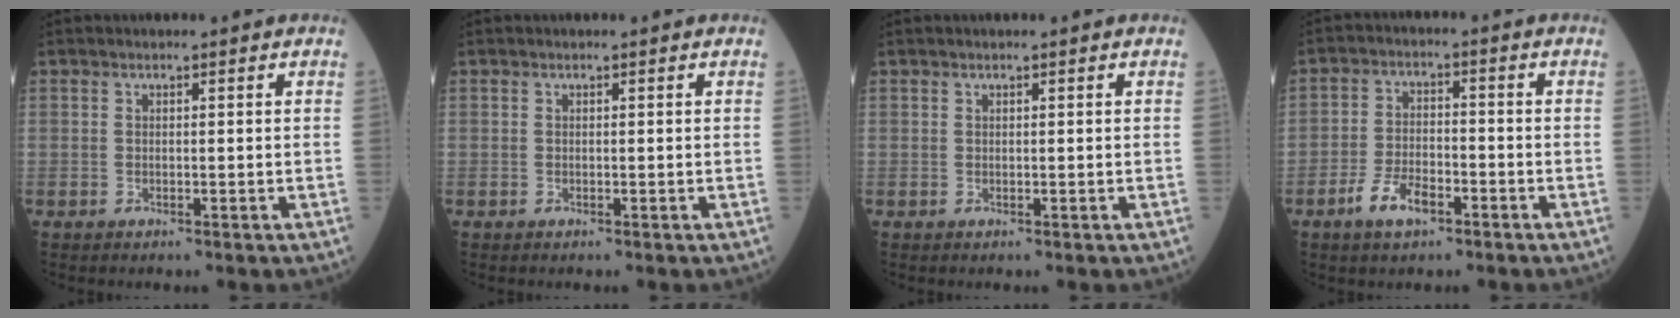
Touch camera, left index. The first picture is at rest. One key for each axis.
{"total": 0.0}
{"total": 0.0}
{"total": 5.8, "fx": -3.6, "fy": 2.4, "fz": 3.8, "tx": -0.083, "ty": -0.003, "tz": -0.069}